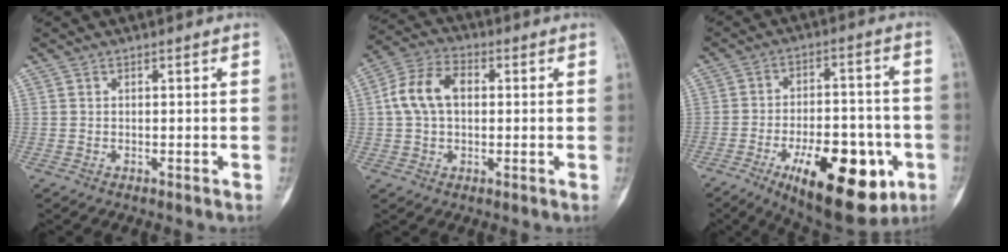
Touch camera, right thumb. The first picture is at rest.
{"total": 9.4, "force": [1.0, 6.3, 6.9], "torque": [-0.131, 0.027, 0.014]}
{"total": 21.8, "force": [-9.0, 9.6, 17.3], "torque": [-0.222, 0.030, -0.122]}